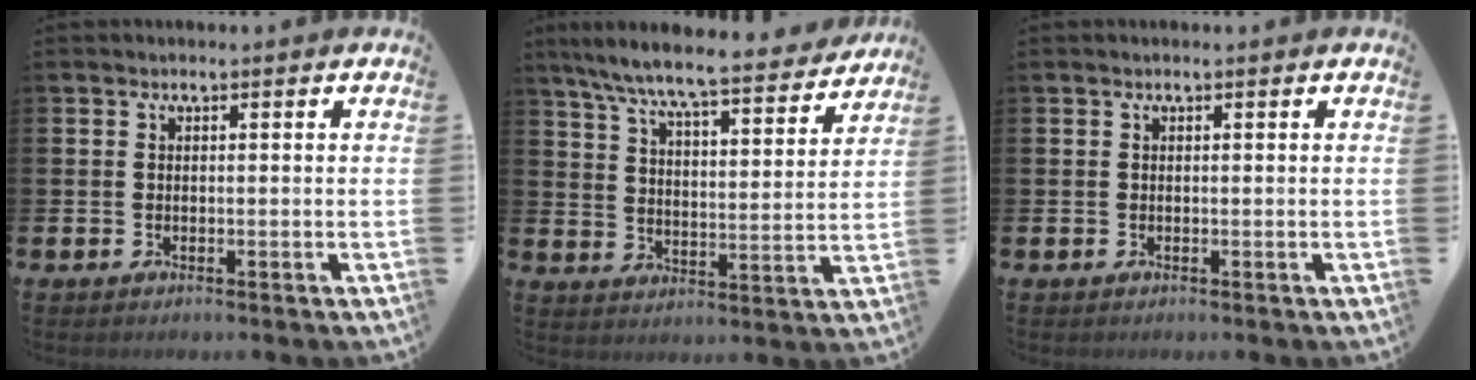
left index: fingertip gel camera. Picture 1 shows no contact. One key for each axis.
{"total": 8.7, "fx": 8.0, "fy": 0.6, "fz": 3.4, "tx": -0.087, "ty": -0.059, "tz": 0.133}
{"total": 0.0}